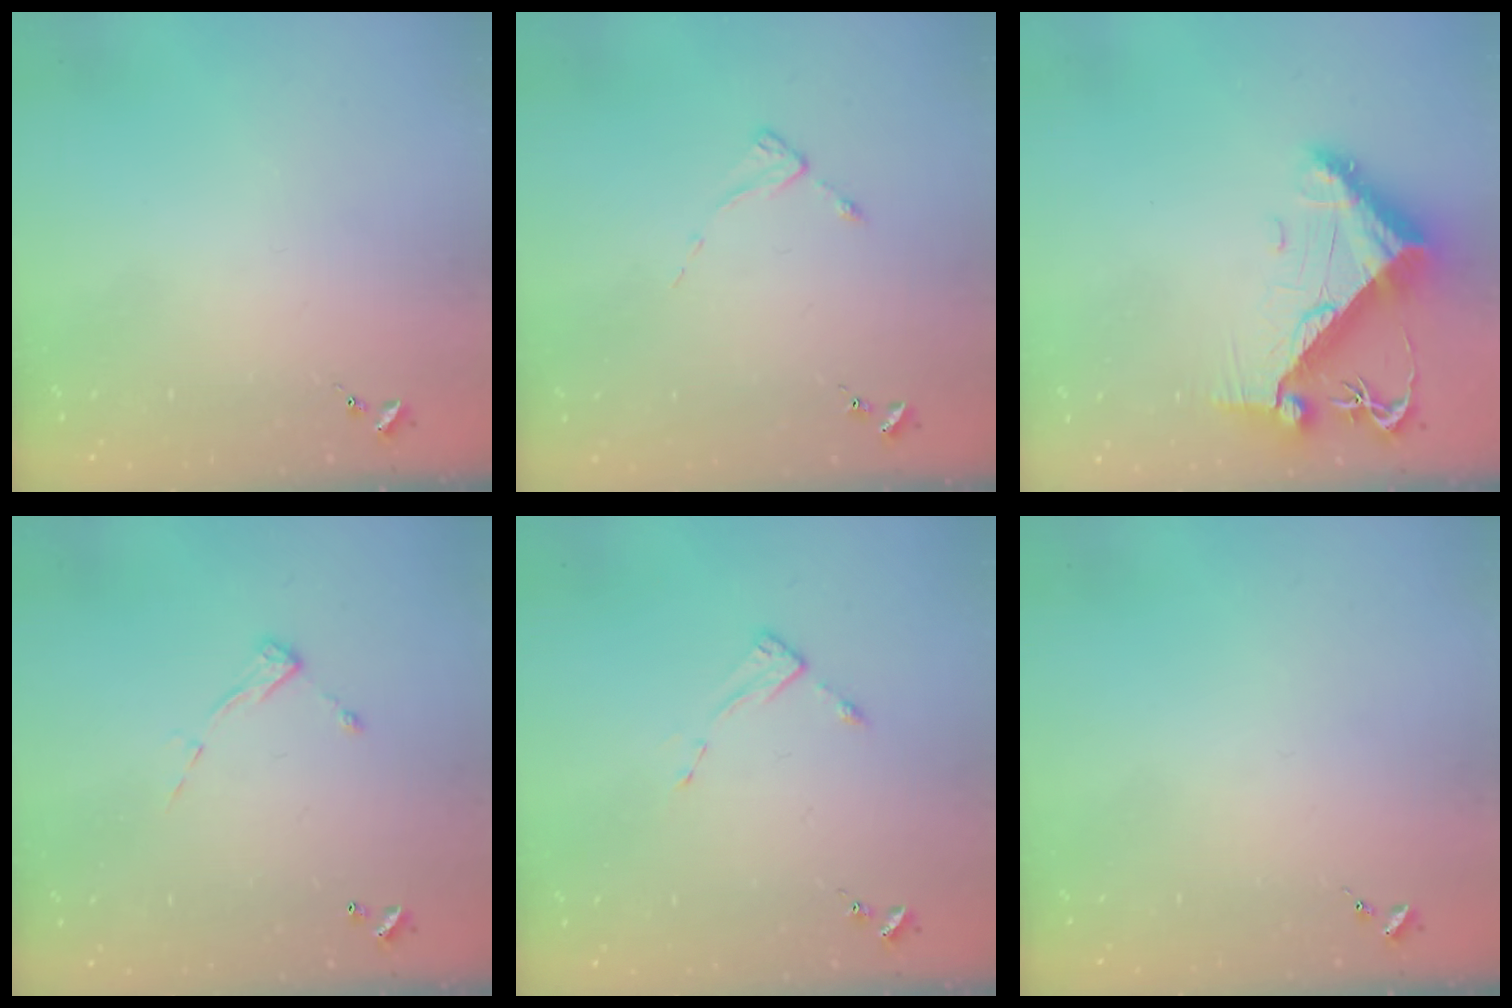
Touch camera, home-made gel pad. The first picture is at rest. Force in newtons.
{"total": 1.9, "press": 1.8, "slide": 0.3}
{"total": 11.0, "press": 10.9, "slide": 1.4}
{"total": 6.3, "press": 6.3, "slide": 0.3}
{"total": 2.6, "press": 2.6, "slide": 0.3}
{"total": 0.0}